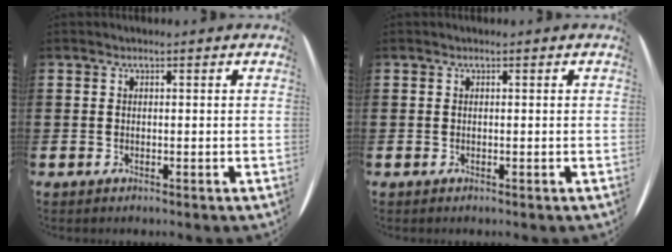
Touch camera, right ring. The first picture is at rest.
{"total": 0.0}